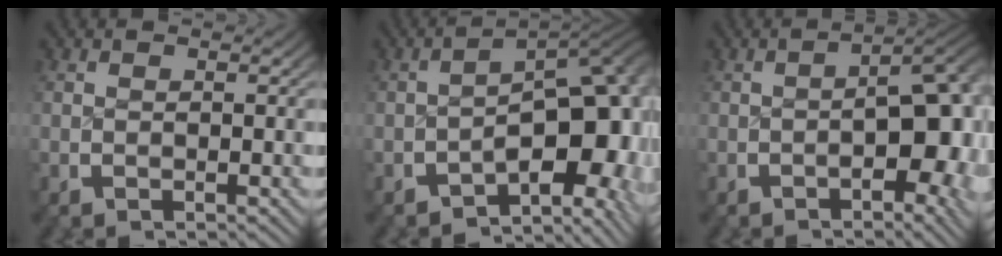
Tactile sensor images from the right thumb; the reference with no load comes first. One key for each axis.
{"total": 13.4, "fx": -2.4, "fy": 7.5, "fz": 10.8, "tx": -0.145, "ty": -0.040, "tz": -0.022}
{"total": 8.6, "fx": -0.6, "fy": 4.0, "fz": 7.5, "tx": -0.090, "ty": -0.004, "tz": -0.013}